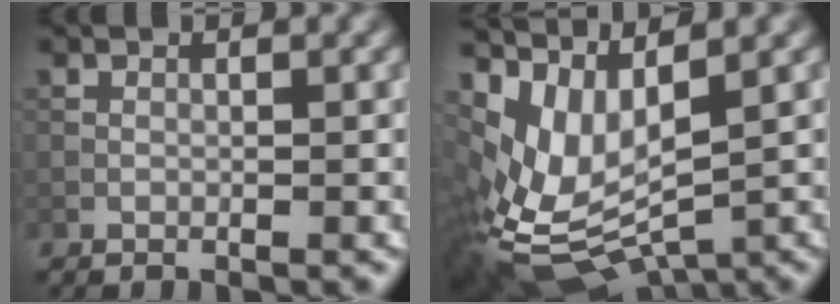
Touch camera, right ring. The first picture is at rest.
{"total": 9.4, "force": [0.8, 5.1, 7.8], "torque": [-0.180, -0.027, 0.041]}